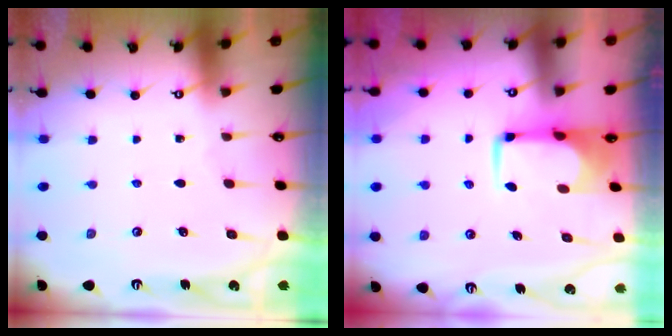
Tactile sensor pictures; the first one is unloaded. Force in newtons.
{"total": 0.5, "press": 0.5, "slide": 0.2}